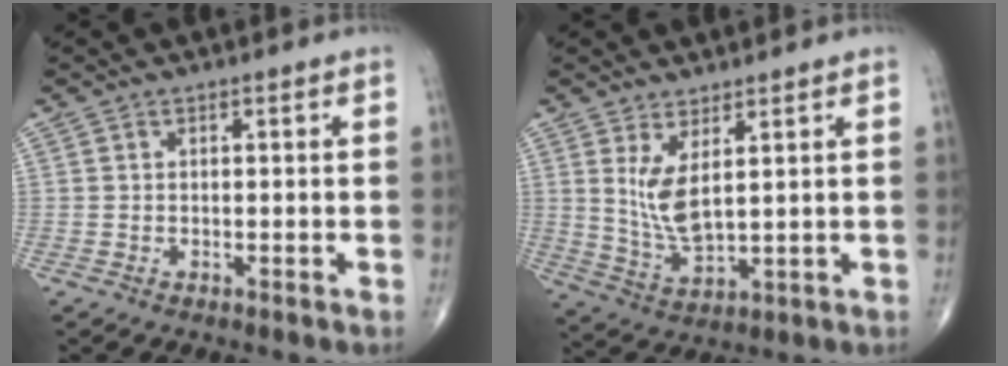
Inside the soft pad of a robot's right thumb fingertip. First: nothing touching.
{"total": 7.1, "force": [2.5, 2.5, 6.2], "torque": [-0.126, -0.032, 0.060]}